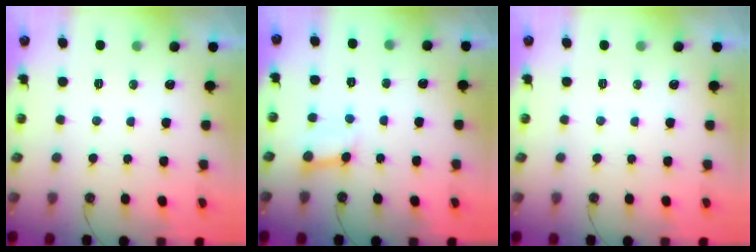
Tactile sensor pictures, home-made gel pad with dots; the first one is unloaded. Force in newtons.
{"total": 3.7, "press": 3.7, "slide": 0.4}
{"total": 0.0}